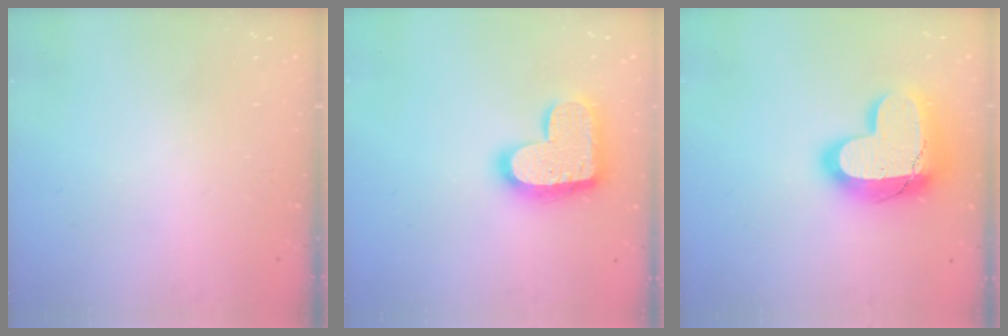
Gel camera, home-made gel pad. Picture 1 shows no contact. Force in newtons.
{"total": 20.1, "press": 20.1, "slide": 1.3}
{"total": 24.2, "press": 24.2, "slide": 1.6}